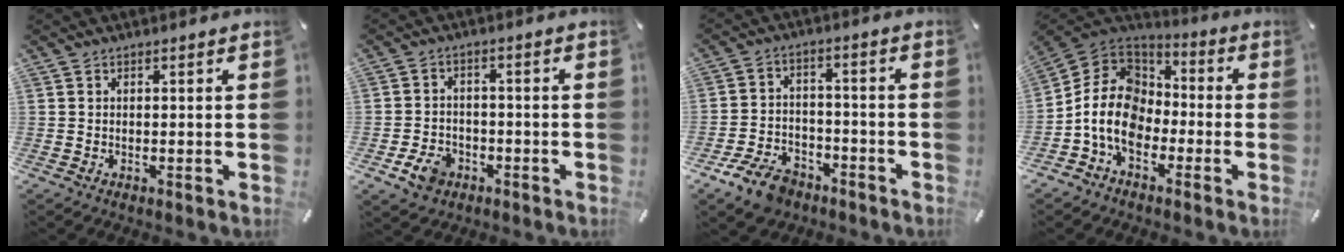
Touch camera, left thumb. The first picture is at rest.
{"total": 6.4, "force": [-3.2, 4.9, 2.8], "torque": [-0.050, 0.015, -0.060]}
{"total": 9.3, "force": [-6.5, 5.5, 3.7], "torque": [-0.067, 0.044, -0.117]}
{"total": 13.2, "force": [-4.9, 10.1, 7.0], "torque": [-0.163, 0.033, -0.094]}